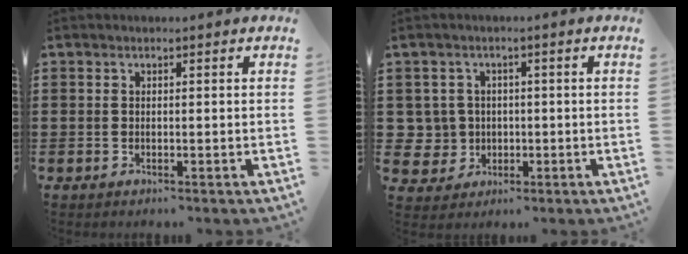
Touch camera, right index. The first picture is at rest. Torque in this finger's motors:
{"motor_torque": [0.55, 0.44, 0.10, 0.00]}